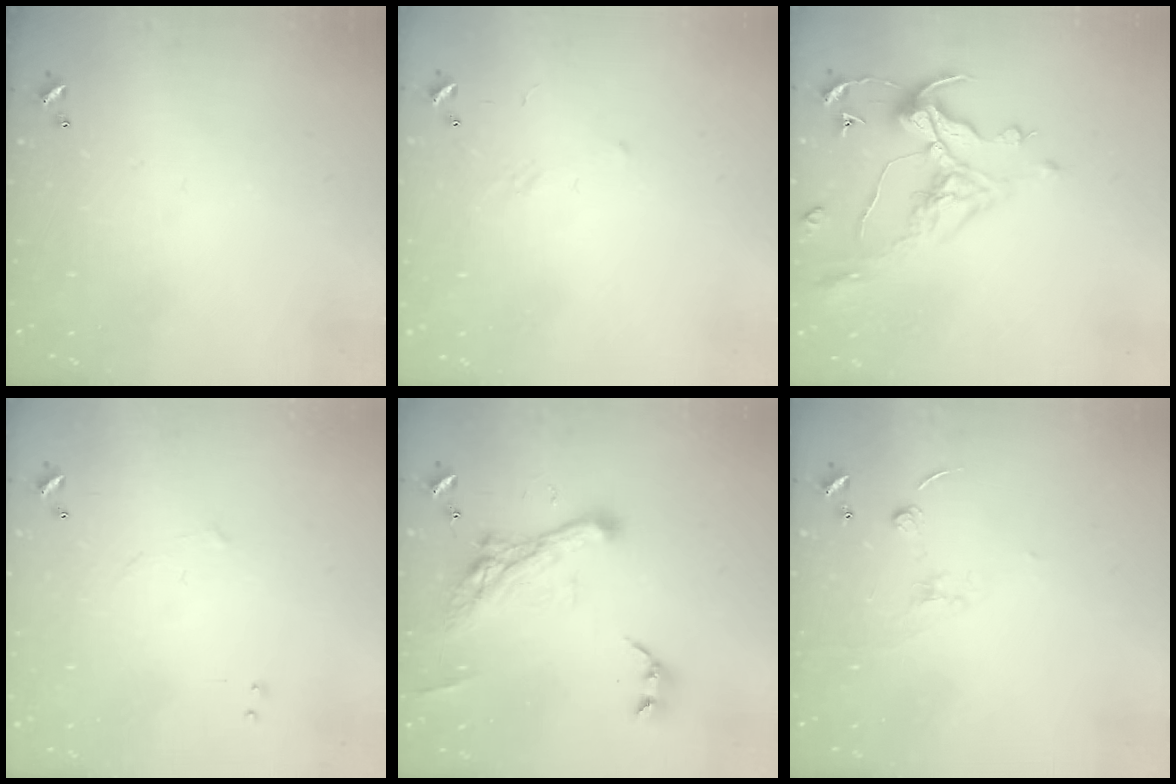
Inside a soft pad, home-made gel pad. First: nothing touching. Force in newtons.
{"total": 5.2, "press": 5.1, "slide": 1.0}
{"total": 1.0, "press": 0.2, "slide": 1.0}
{"total": 6.3, "press": 6.3, "slide": 0.7}
{"total": 11.0, "press": 10.9, "slide": 1.9}
{"total": 2.3, "press": 2.3, "slide": 0.5}